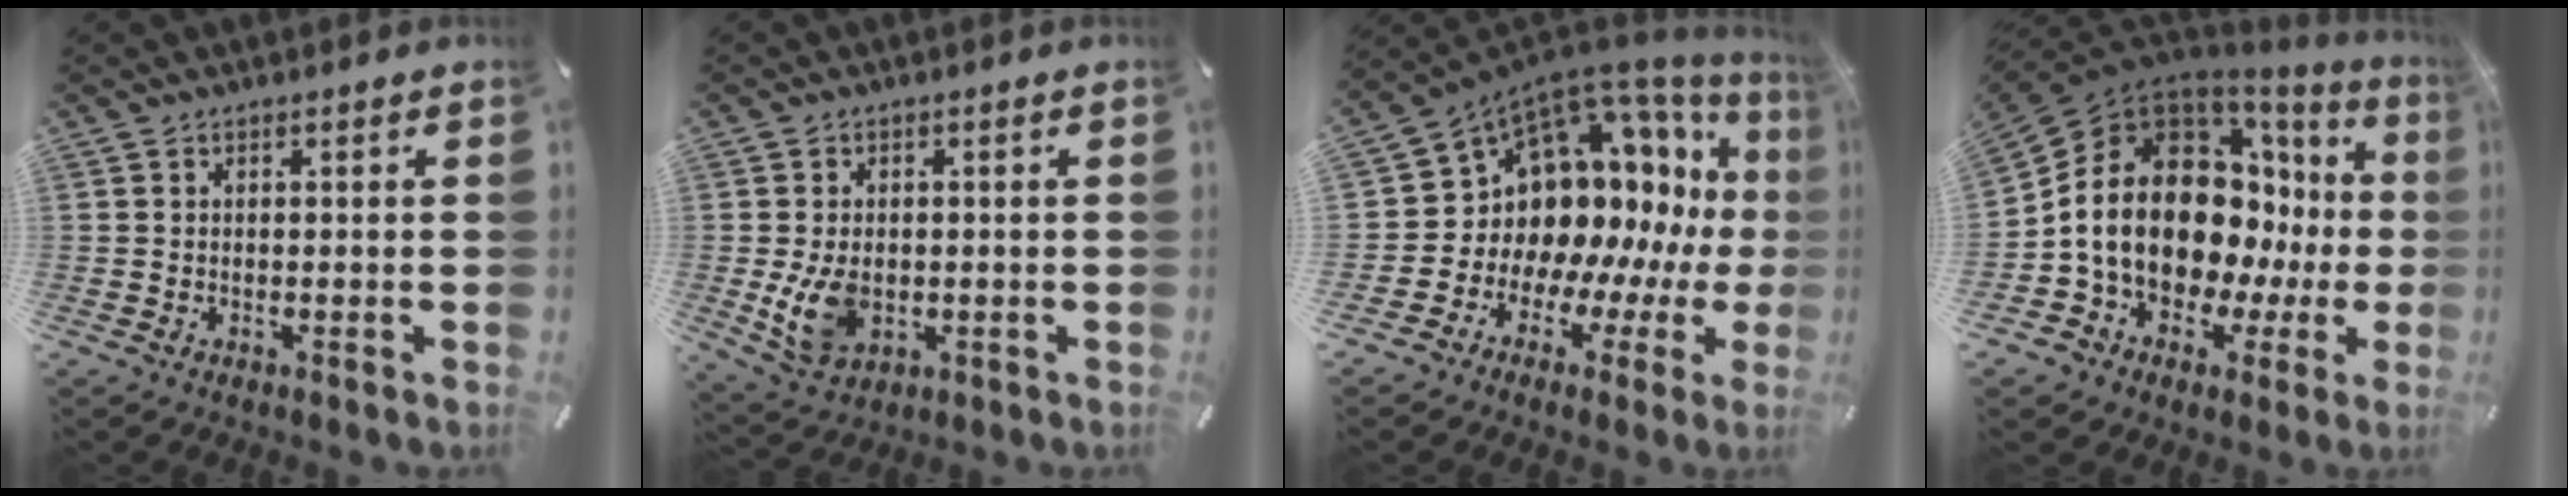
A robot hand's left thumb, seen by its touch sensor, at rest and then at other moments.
{"total": 7.7, "force": [-0.8, 5.6, 5.2], "torque": [-0.109, -0.006, -0.015]}
{"total": 14.3, "force": [4.2, 11.9, 6.7], "torque": [-0.100, -0.081, 0.102]}
{"total": 21.0, "force": [1.2, 14.9, 14.8], "torque": [-0.283, -0.029, 0.040]}